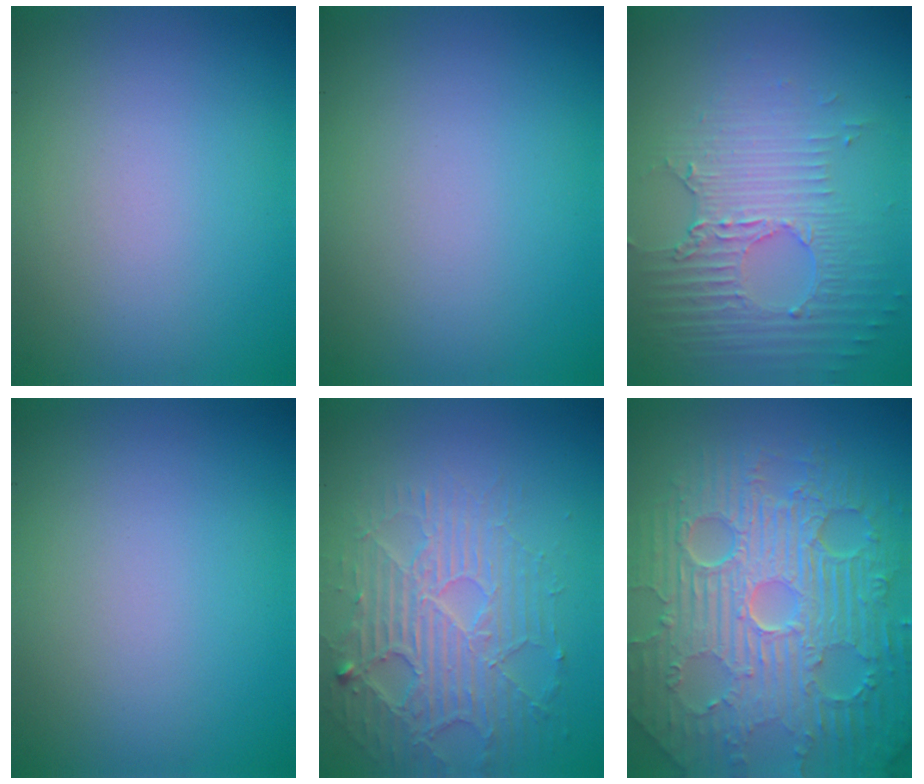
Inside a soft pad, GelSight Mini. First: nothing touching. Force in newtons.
{"total": 0.0}
{"total": 5.4, "press": 3.5, "slide": 4.1}
{"total": 0.0}
{"total": 4.7, "press": 4.1, "slide": 2.3}
{"total": 11.6, "press": 7.4, "slide": 8.9}